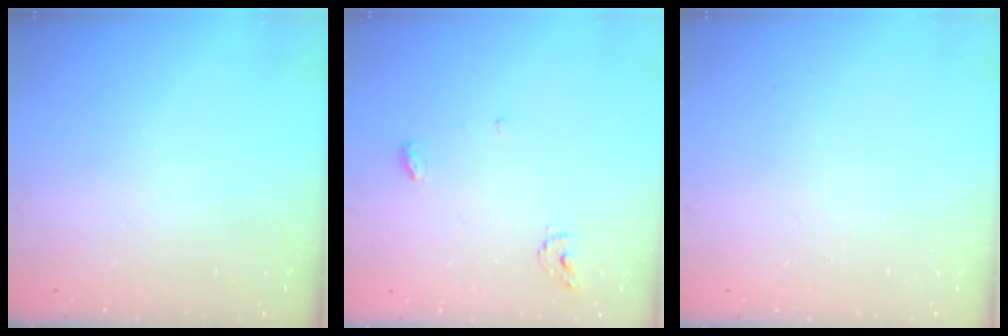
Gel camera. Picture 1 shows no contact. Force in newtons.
{"total": 3.5, "press": 3.5, "slide": 0.3}
{"total": 0.0}